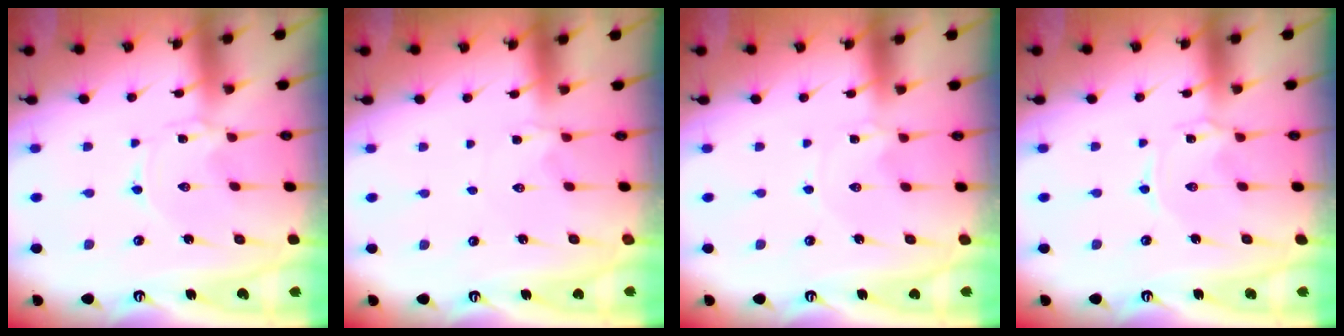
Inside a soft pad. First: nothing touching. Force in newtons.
{"total": 1.4, "press": 1.4, "slide": 0.3}
{"total": 1.5, "press": 1.4, "slide": 0.2}
{"total": 0.8, "press": 0.8, "slide": 0.1}